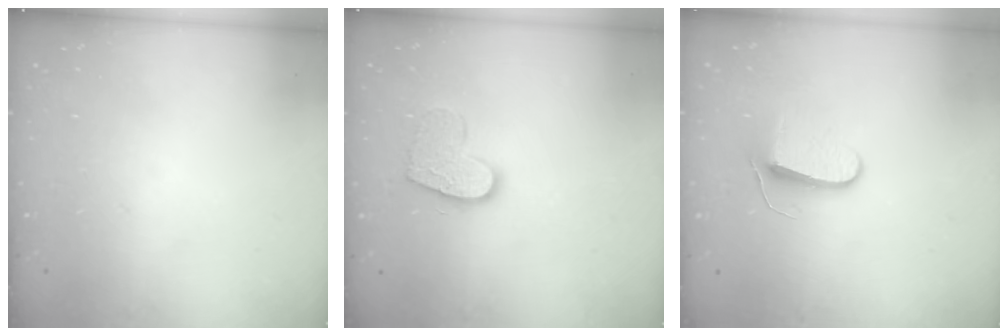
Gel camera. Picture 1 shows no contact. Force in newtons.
{"total": 11.7, "press": 11.7, "slide": 0.8}
{"total": 8.5, "press": 8.5, "slide": 0.6}